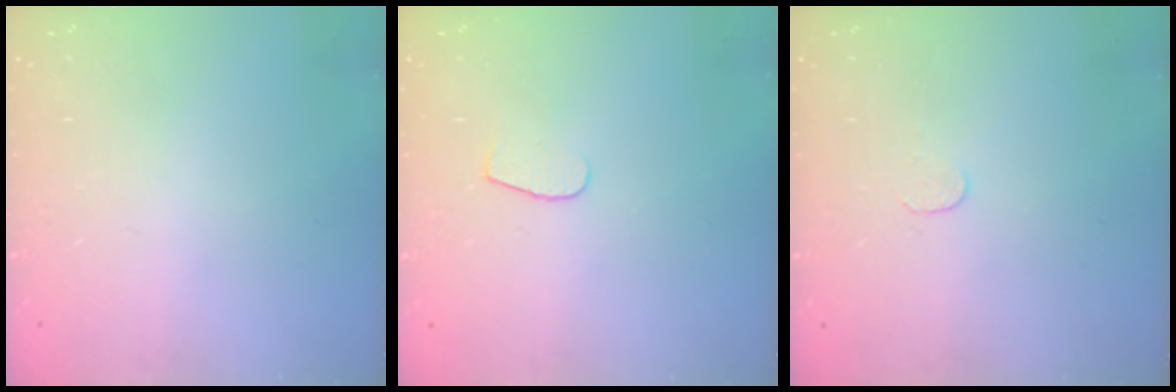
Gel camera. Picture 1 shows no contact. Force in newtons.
{"total": 4.6, "press": 4.5, "slide": 0.4}
{"total": 3.1, "press": 3.1, "slide": 0.3}